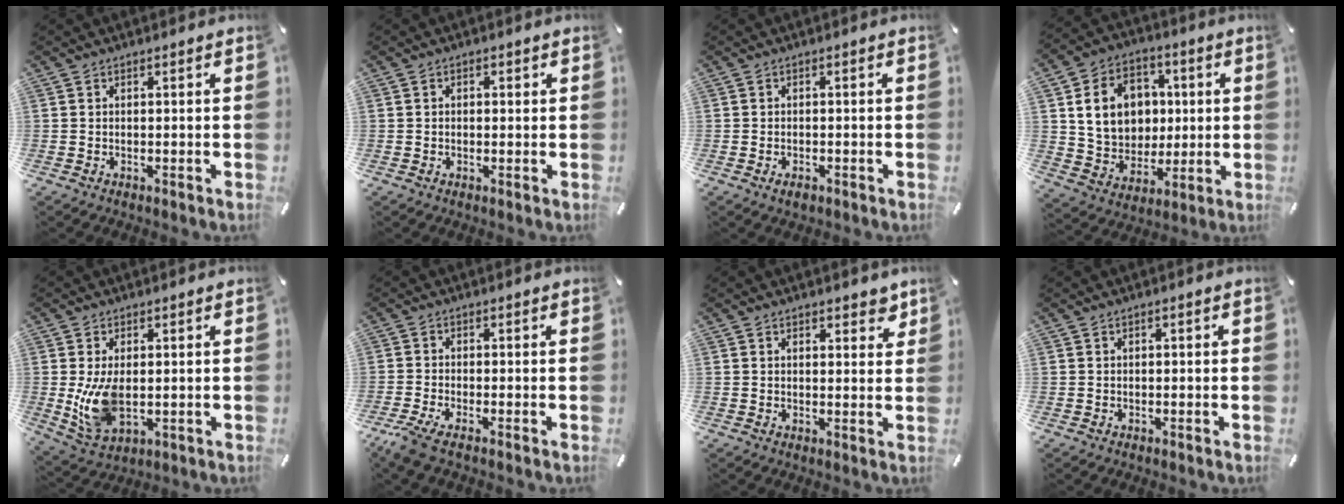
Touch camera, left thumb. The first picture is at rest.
{"total": 1.2, "force": [-0.1, 1.0, 0.7], "torque": [-0.014, 0.006, -0.003]}
{"total": 1.9, "force": [-1.0, 0.9, 1.3], "torque": [-0.023, 0.002, -0.017]}
{"total": 14.5, "force": [2.7, 12.5, 6.9], "torque": [-0.125, 0.006, 0.057]}
{"total": 9.6, "force": [-0.1, 5.8, 7.6], "torque": [-0.169, -0.016, -0.005]}
{"total": 3.5, "force": [-2.2, 0.5, 2.6], "torque": [-0.055, -0.006, -0.038]}
{"total": 3.1, "force": [2.1, 1.7, 1.4], "torque": [-0.008, -0.007, 0.033]}
{"total": 0.7, "force": [0.0, 0.4, 0.6], "torque": [-0.010, 0.002, -0.001]}